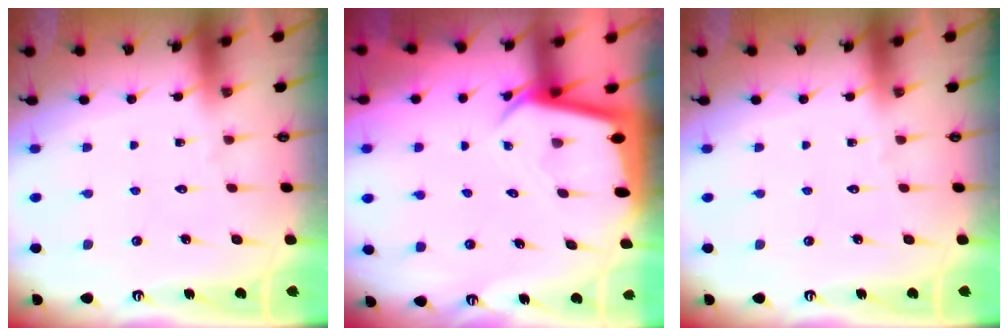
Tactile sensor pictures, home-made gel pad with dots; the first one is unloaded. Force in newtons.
{"total": 2.8, "press": 2.7, "slide": 0.3}
{"total": 0.0}